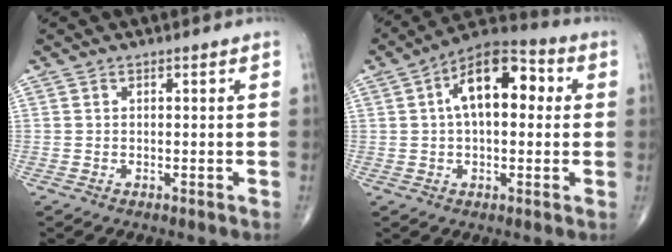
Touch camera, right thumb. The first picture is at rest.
{"total": 13.8, "force": [2.6, 7.2, 11.5], "torque": [-0.170, 0.032, 0.029]}